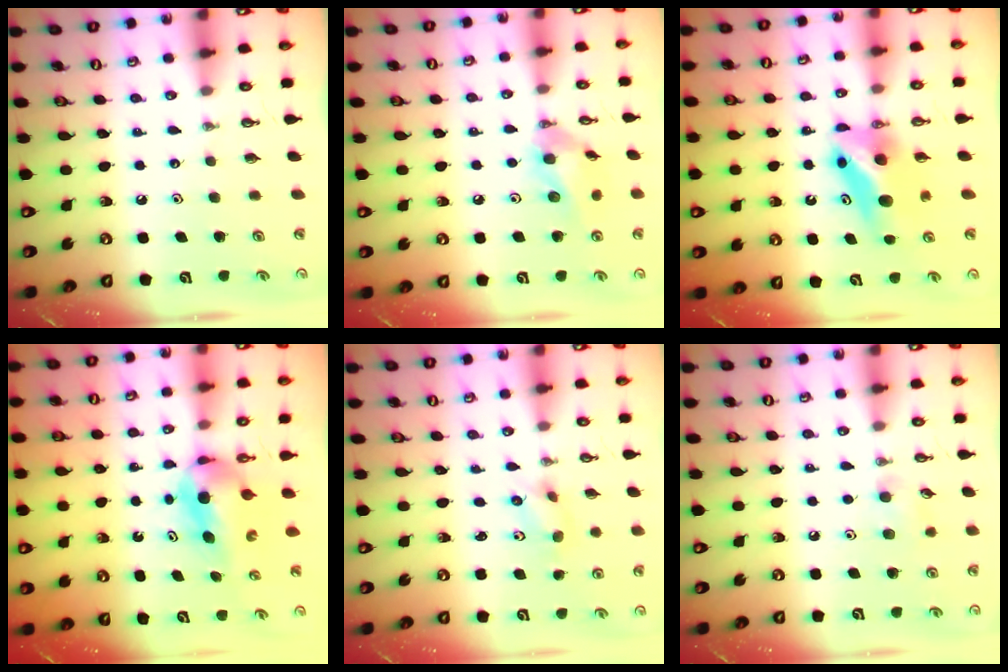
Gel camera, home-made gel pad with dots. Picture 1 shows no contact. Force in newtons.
{"total": 11.3, "press": 11.1, "slide": 1.8}
{"total": 6.7, "press": 6.6, "slide": 1.1}
{"total": 6.0, "press": 5.3, "slide": 2.9}
{"total": 2.8, "press": 2.6, "slide": 1.1}
{"total": 6.8, "press": 6.6, "slide": 1.5}